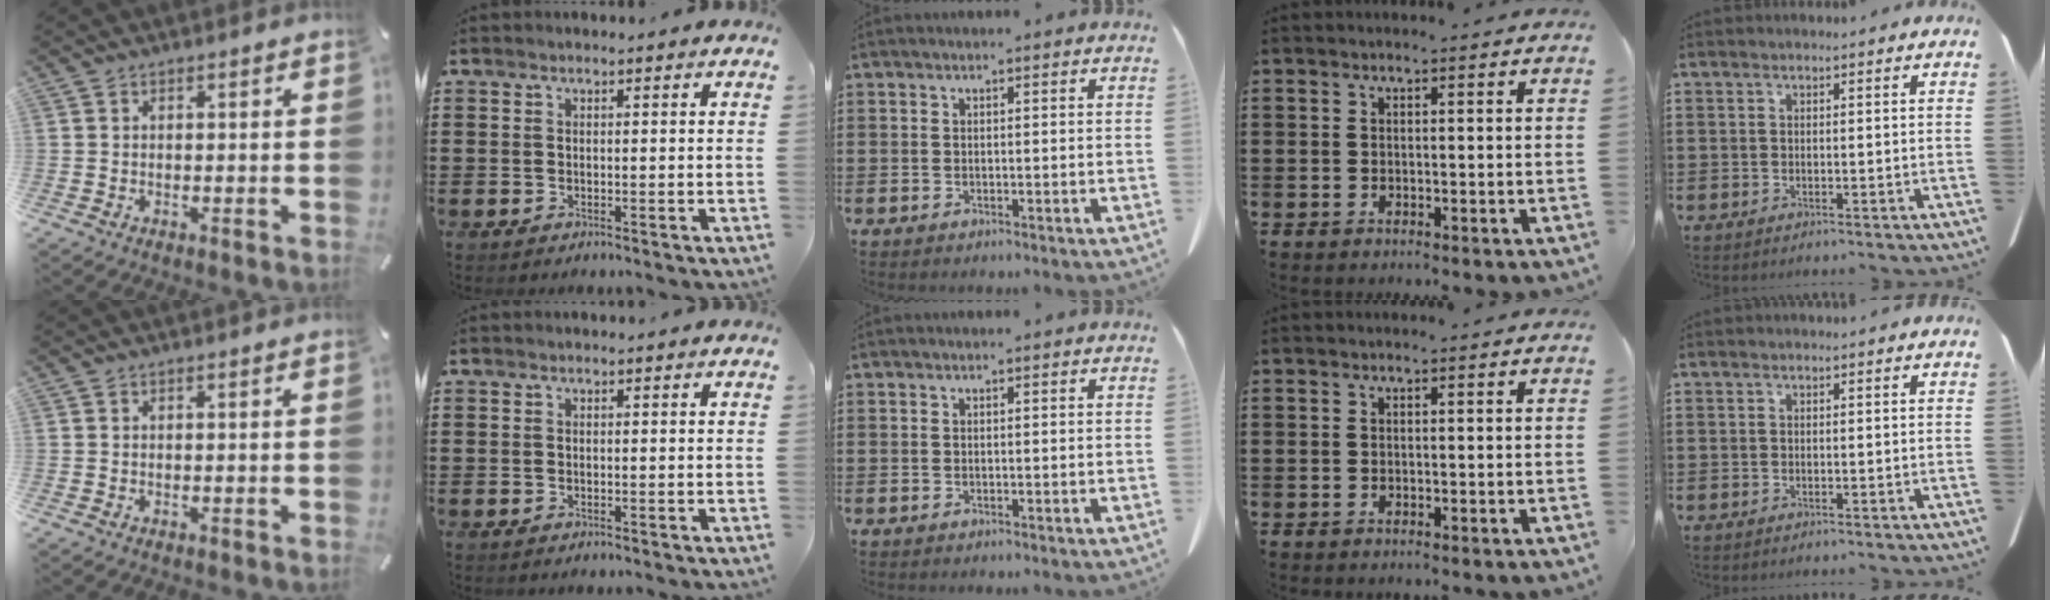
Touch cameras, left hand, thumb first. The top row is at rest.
{}